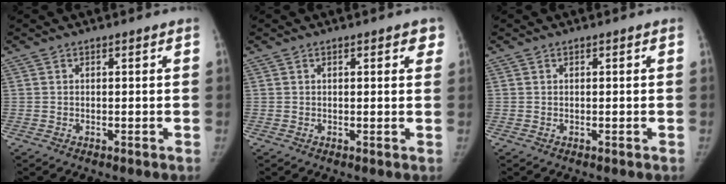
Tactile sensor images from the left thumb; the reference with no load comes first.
{"total": 2.7, "force": [1.5, 1.1, 2.0], "torque": [-0.004, -0.001, 0.010]}
{"total": 0.0}